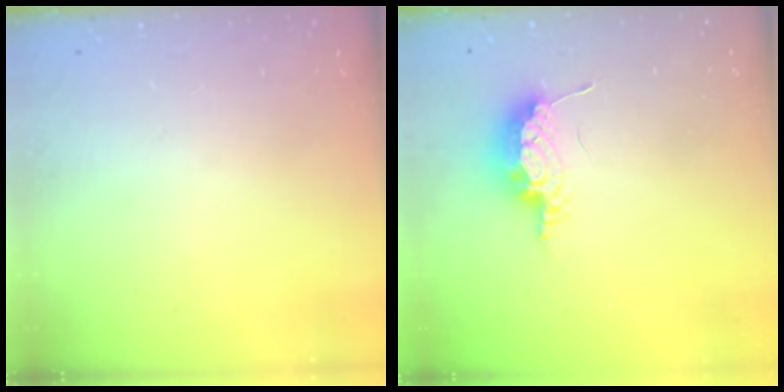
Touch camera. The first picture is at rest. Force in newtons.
{"total": 10.9, "press": 8.7, "slide": 6.6}